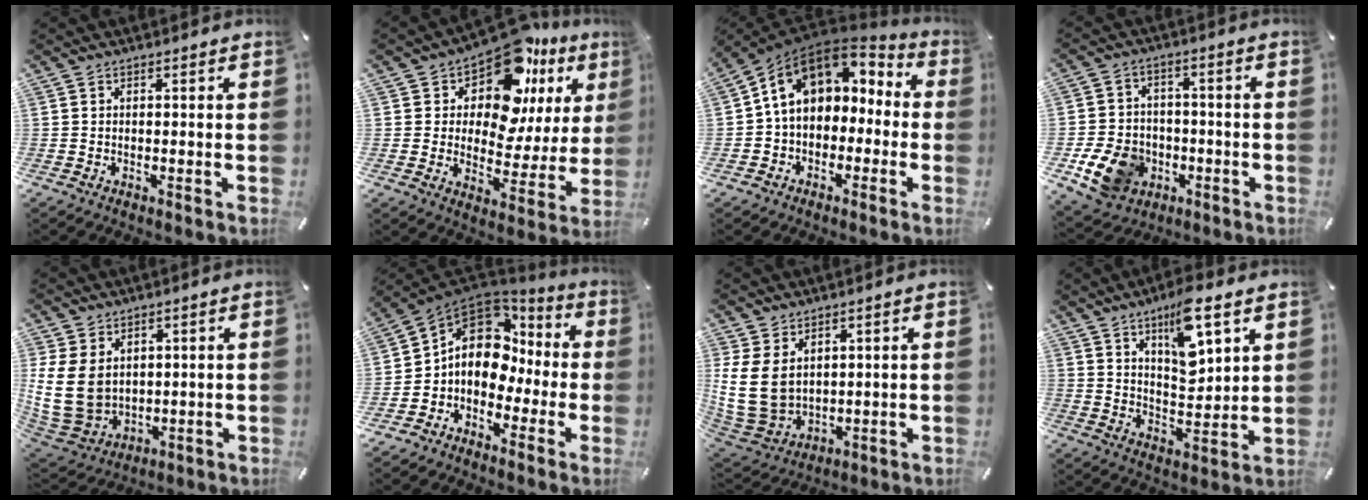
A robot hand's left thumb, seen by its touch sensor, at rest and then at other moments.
{"total": 15.7, "force": [10.5, 8.2, 8.4], "torque": [-0.132, -0.086, 0.182]}
{"total": 10.8, "force": [3.9, 8.4, 5.7], "torque": [-0.112, -0.014, 0.072]}
{"total": 12.1, "force": [-4.3, 9.7, 5.9], "torque": [-0.121, 0.029, -0.073]}
{"total": 14.2, "force": [1.9, 11.4, 8.2], "torque": [-0.203, -0.009, 0.037]}
{"total": 11.4, "force": [1.1, 9.5, 6.2], "torque": [-0.136, -0.011, 0.020]}
{"total": 12.8, "force": [2.5, 10.0, 7.6], "torque": [-0.187, -0.015, 0.047]}
{"total": 12.0, "force": [7.5, 4.4, 8.3], "torque": [-0.121, -0.044, 0.126]}